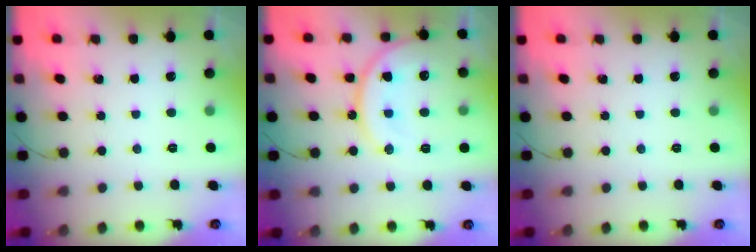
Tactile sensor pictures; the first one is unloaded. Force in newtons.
{"total": 16.3, "press": 16.2, "slide": 1.7}
{"total": 0.0}